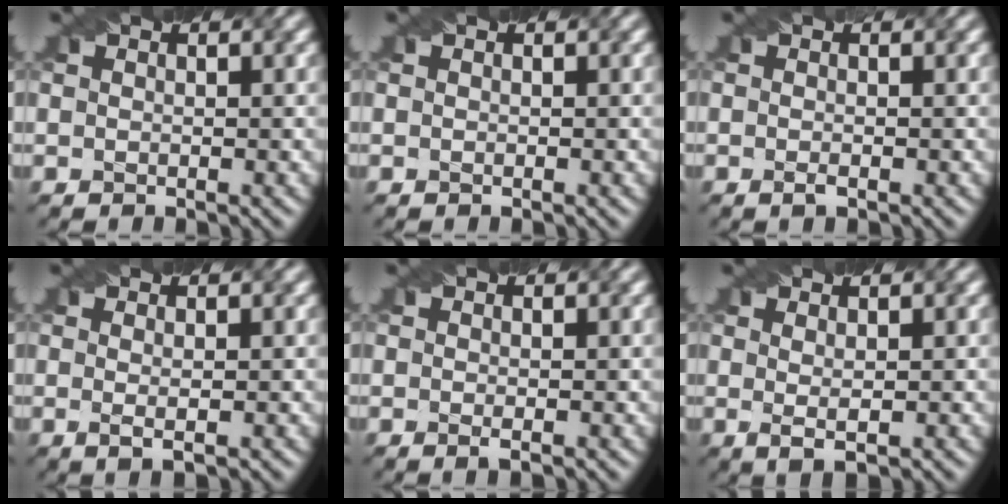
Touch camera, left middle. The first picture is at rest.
{"total": 0.0}
{"total": 0.8, "force": [-0.4, 0.1, 0.7], "torque": [-0.013, 0.000, -0.009]}
{"total": 1.3, "force": [0.0, 0.0, 1.3], "torque": [-0.022, -0.001, -0.002]}
{"total": 0.8, "force": [-0.3, 0.1, 0.7], "torque": [-0.013, -0.002, -0.005]}
{"total": 1.7, "force": [0.3, 0.2, 1.6], "torque": [-0.029, -0.005, 0.006]}